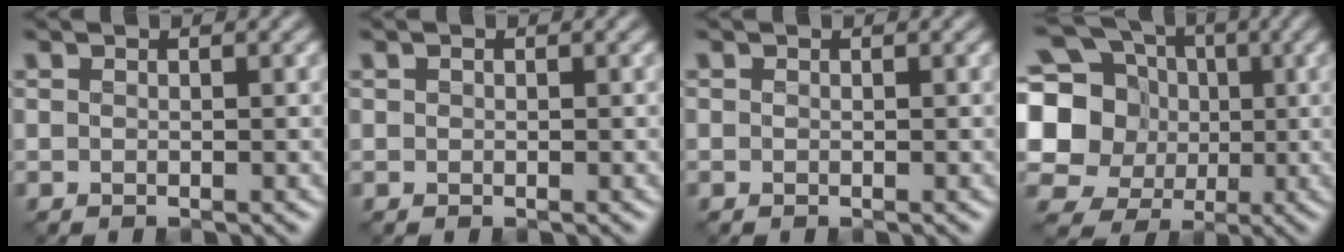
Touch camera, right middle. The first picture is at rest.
{"total": 0.0}
{"total": 0.0}
{"total": 15.3, "force": [2.0, 14.0, 6.0], "torque": [-0.189, 0.042, 0.001]}